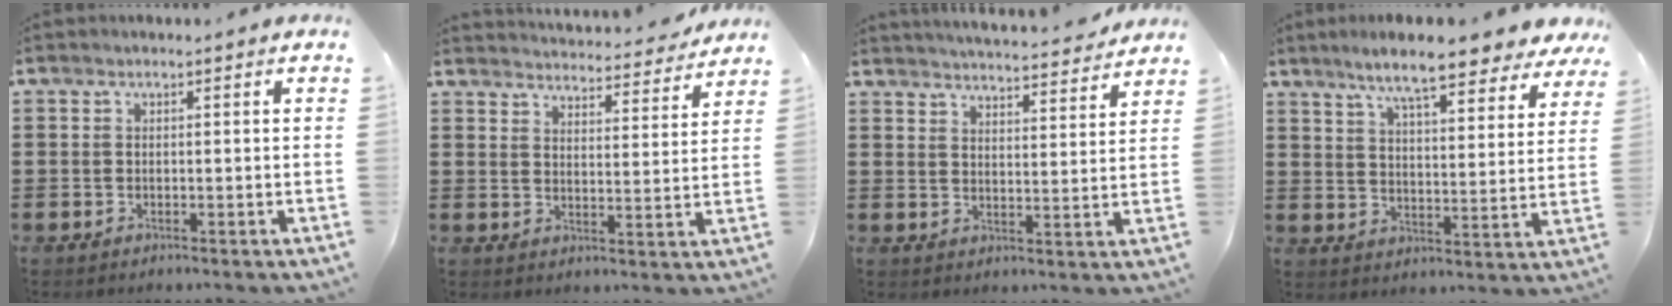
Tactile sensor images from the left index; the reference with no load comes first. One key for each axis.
{"total": 4.0, "fx": 4.0, "fy": -0.2, "fz": 0.1, "tx": -0.013, "ty": -0.033, "tz": 0.065}
{"total": 4.5, "fx": 4.4, "fy": -0.5, "fz": 0.2, "tx": -0.015, "ty": -0.034, "tz": 0.075}
{"total": 9.1, "fx": 7.7, "fy": 0.5, "fz": 4.8, "tx": -0.109, "ty": -0.031, "tz": 0.131}